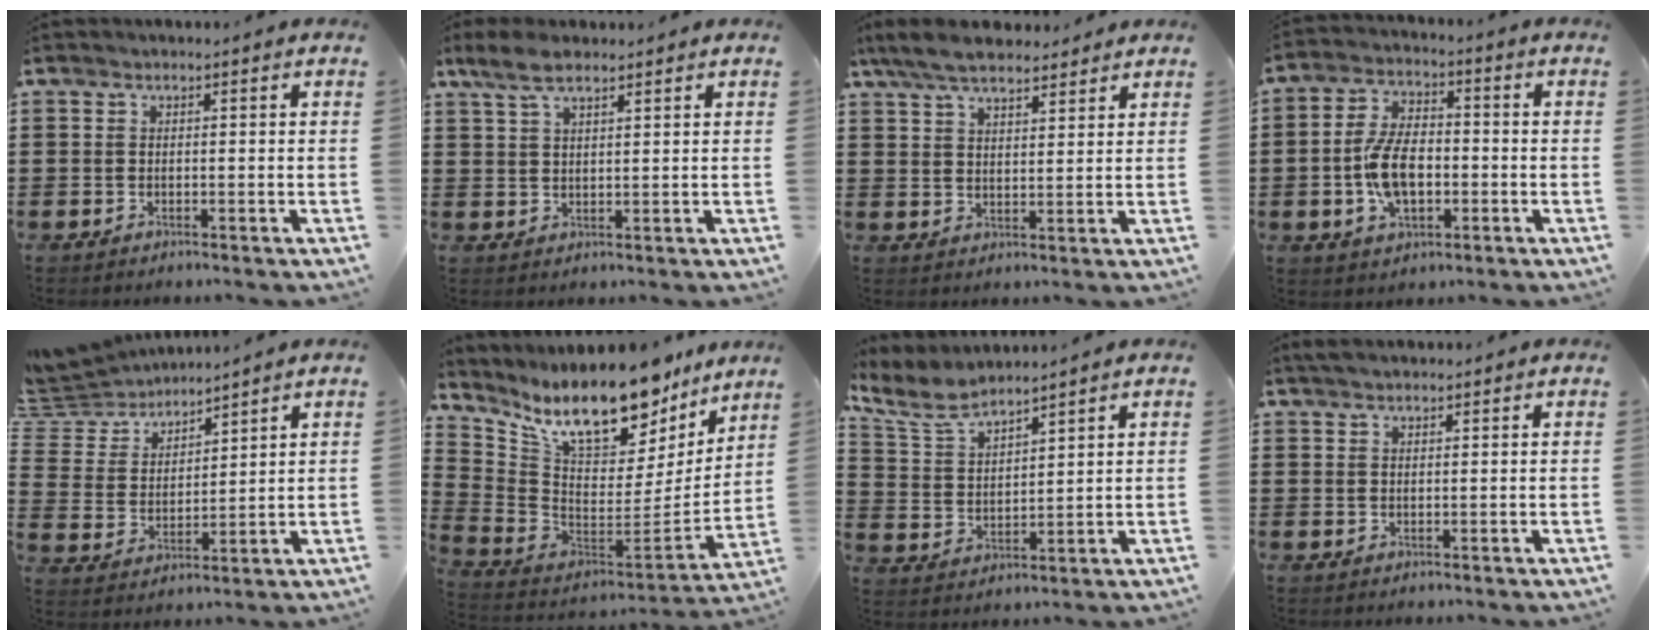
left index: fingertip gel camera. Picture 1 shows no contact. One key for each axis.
{"total": 4.6, "fx": 3.1, "fy": 1.6, "fz": 3.0, "tx": -0.065, "ty": 0.006, "tz": 0.058}
{"total": 6.7, "fx": 5.6, "fy": 2.1, "fz": 2.9, "tx": -0.073, "ty": -0.007, "tz": 0.106}
{"total": 8.5, "fx": -1.5, "fy": 4.6, "fz": 7.0, "tx": -0.164, "ty": 0.002, "tz": -0.035}
{"total": 5.9, "fx": 5.6, "fy": 1.9, "fz": 0.0, "tx": -0.039, "ty": -0.037, "tz": 0.099}
{"total": 14.2, "fx": 11.0, "fy": 4.8, "fz": 7.5, "tx": -0.157, "ty": -0.080, "tz": 0.190}
{"total": 6.2, "fx": 5.5, "fy": 1.5, "fz": 2.4, "tx": -0.071, "ty": -0.019, "tz": 0.097}
{"total": 1.8, "fx": 1.6, "fy": 0.5, "fz": 0.6, "tx": -0.016, "ty": 0.004, "tz": 0.032}